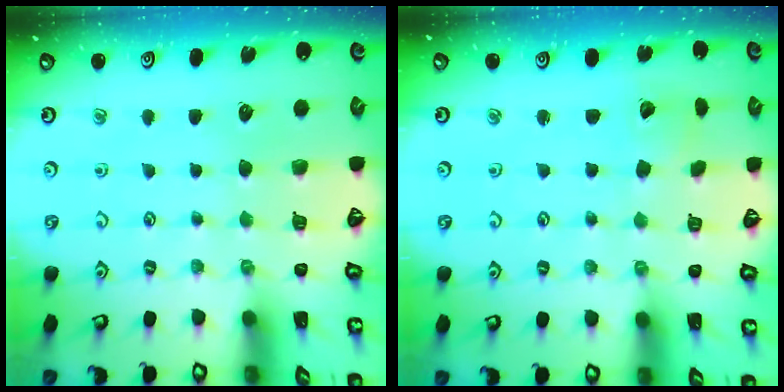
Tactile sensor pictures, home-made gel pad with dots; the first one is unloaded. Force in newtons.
{"total": 2.6, "press": 2.5, "slide": 0.3}